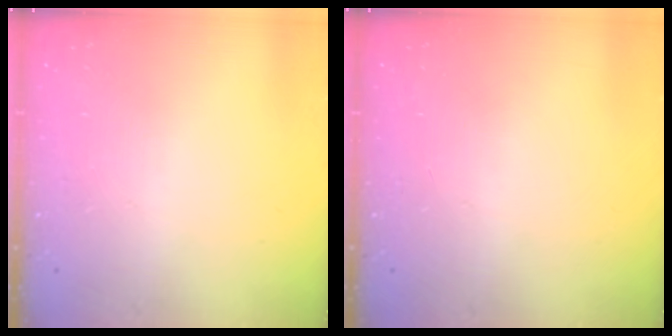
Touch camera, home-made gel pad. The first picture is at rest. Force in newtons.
{"total": 0.0}